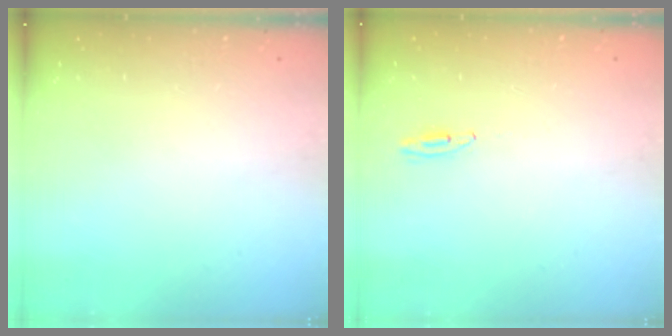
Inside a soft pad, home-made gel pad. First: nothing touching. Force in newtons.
{"total": 2.7, "press": 2.5, "slide": 1.0}